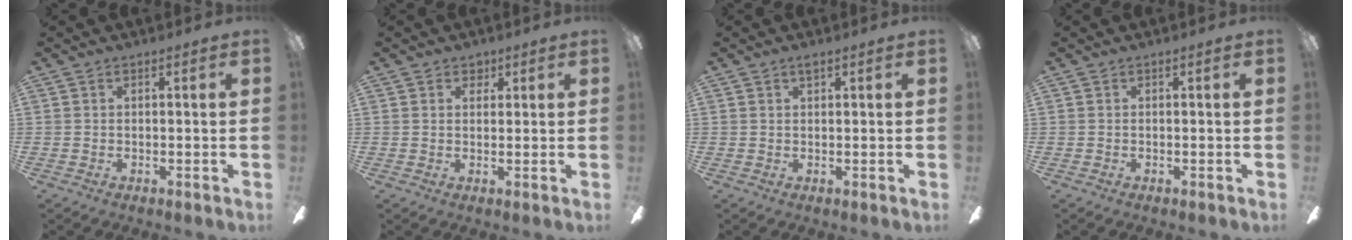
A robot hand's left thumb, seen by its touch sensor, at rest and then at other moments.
{"total": 2.5, "force": [1.6, 1.8, 0.9], "torque": [-0.005, -0.002, 0.026]}
{"total": 1.3, "force": [0.9, 0.5, 0.8], "torque": [-0.017, 0.002, 0.016]}
{"total": 0.0}